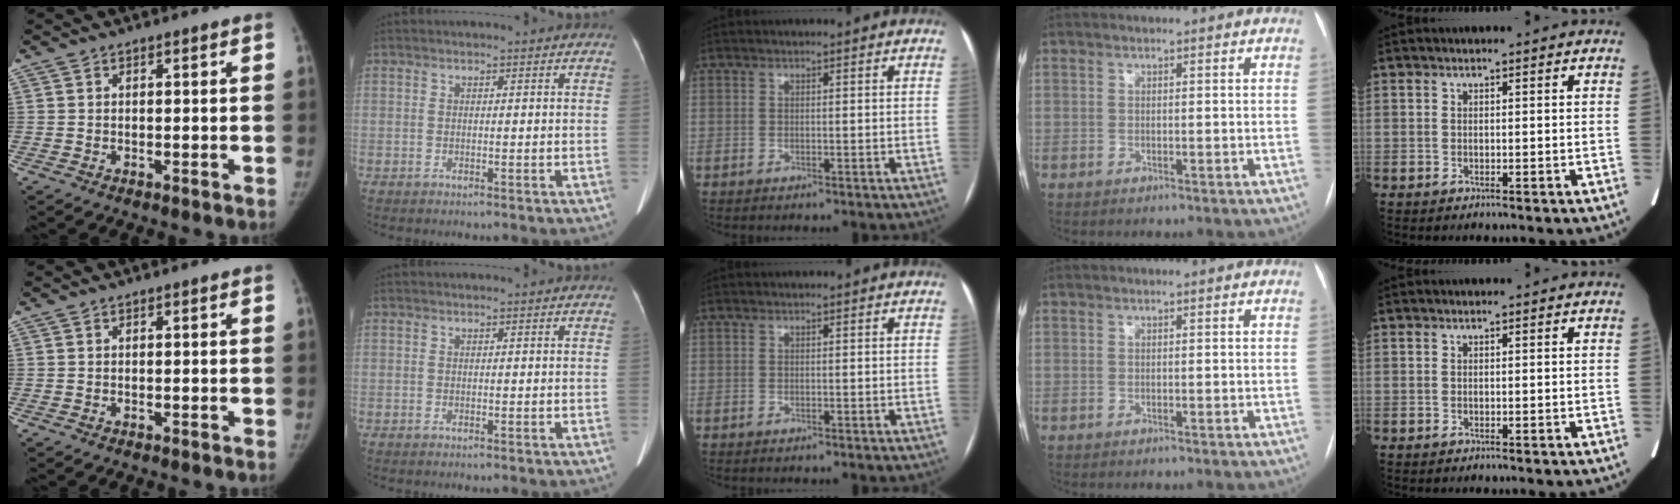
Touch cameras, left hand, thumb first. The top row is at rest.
{}